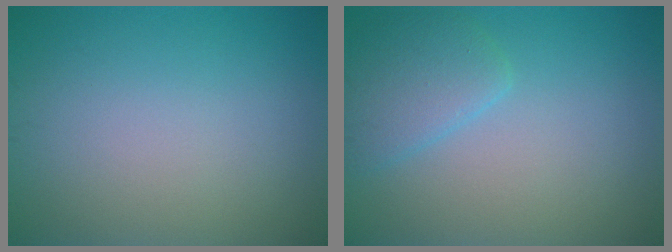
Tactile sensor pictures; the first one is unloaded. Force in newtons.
{"total": 2.9, "press": 2.9, "slide": 0.1}